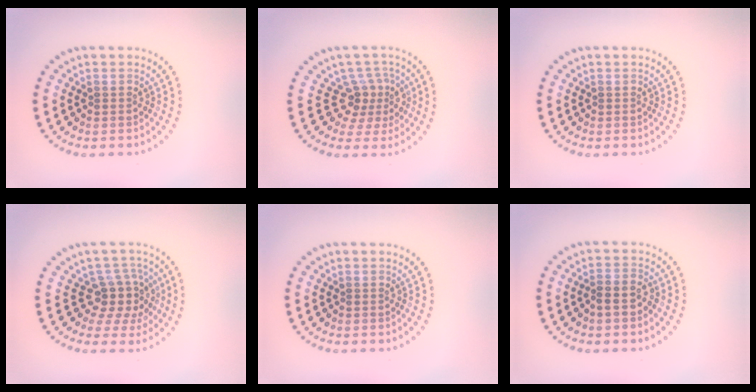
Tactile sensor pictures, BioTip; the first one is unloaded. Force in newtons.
{"total": 3.1, "press": 2.2, "slide": 2.1}
{"total": 0.0}
{"total": 3.6, "press": 2.7, "slide": 2.3}
{"total": 0.0}
{"total": 1.5, "press": 1.3, "slide": 0.6}